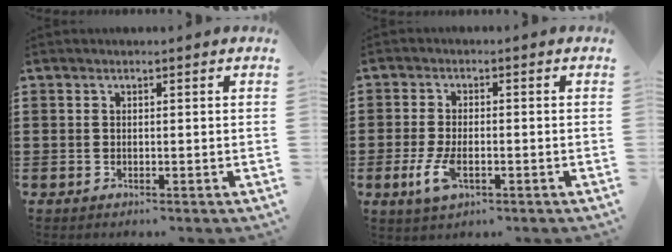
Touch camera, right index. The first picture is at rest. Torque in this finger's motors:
{"motor_torque": [1.13, 1.01, 0.17, 0.08]}